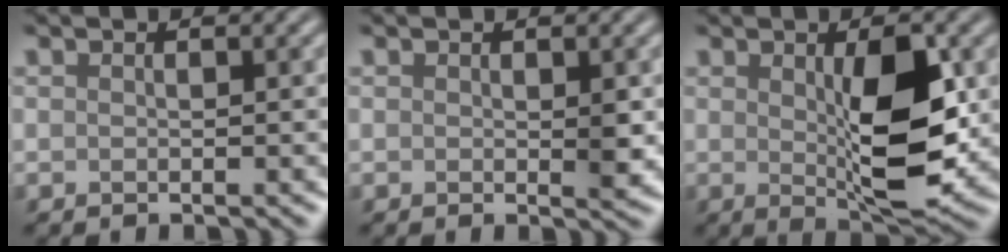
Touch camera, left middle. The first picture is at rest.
{"total": 1.2, "force": [0.1, 0.1, 1.2], "torque": [-0.019, -0.004, 0.004]}
{"total": 7.1, "force": [0.3, 2.2, 6.7], "torque": [-0.110, -0.008, 0.012]}